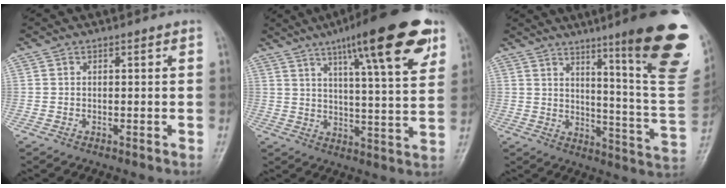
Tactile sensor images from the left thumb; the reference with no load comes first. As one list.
[{"total": 20.2, "force": [11.1, 4.0, 16.4], "torque": [-0.217, -0.028, 0.162]}, {"total": 23.0, "force": [12.5, 2.5, 19.1], "torque": [-0.219, -0.071, 0.174]}]